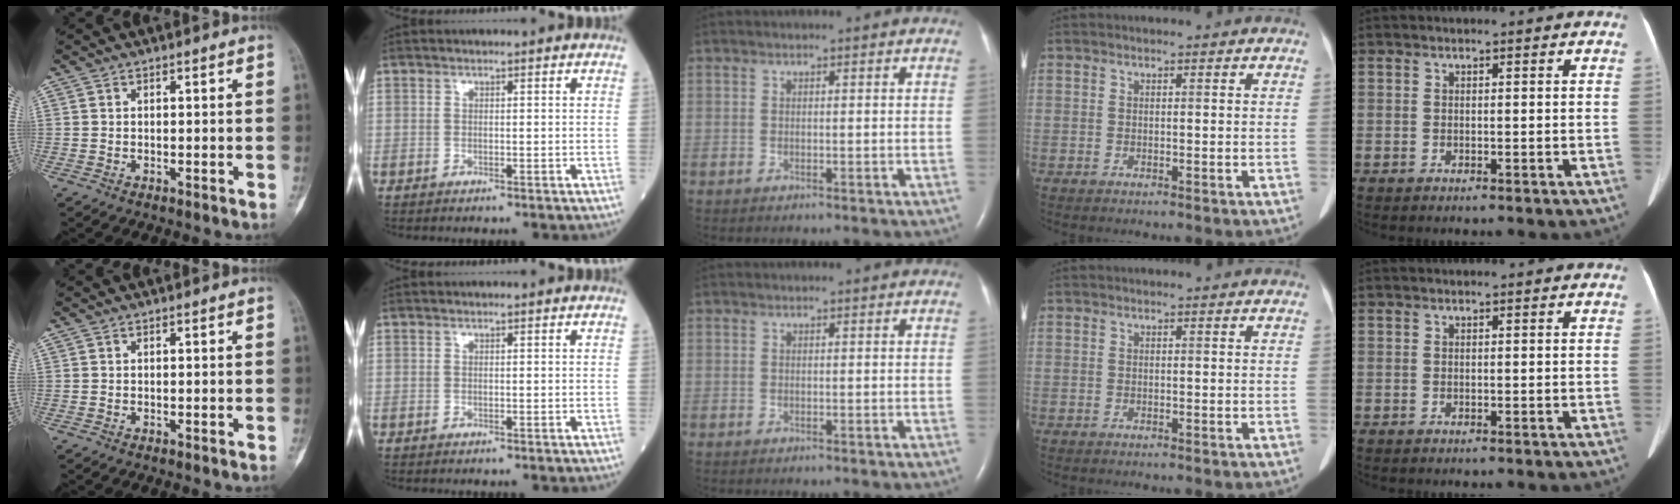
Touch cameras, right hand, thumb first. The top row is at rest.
{}